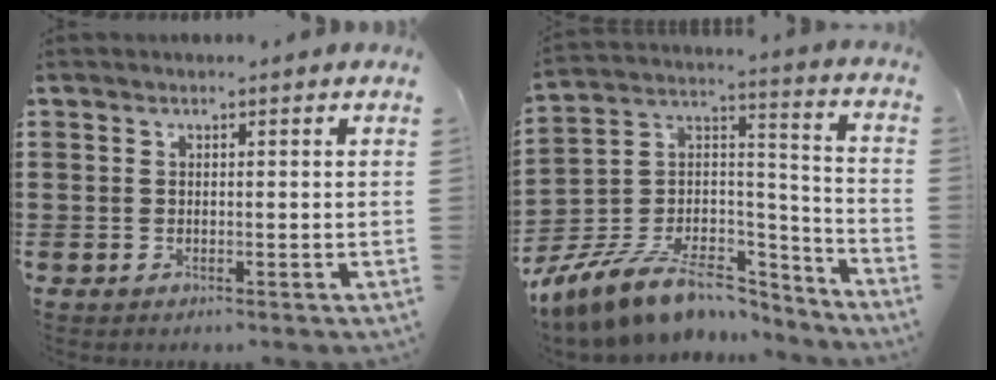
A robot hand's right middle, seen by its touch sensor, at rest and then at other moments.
{"total": 11.4, "force": [-8.8, 4.1, 5.9], "torque": [-0.133, 0.010, -0.166]}